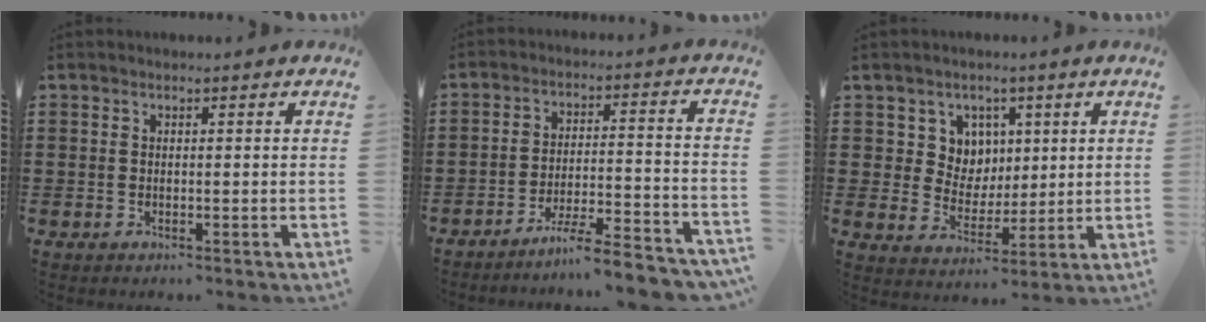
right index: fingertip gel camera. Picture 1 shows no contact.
{"total": 6.7, "force": [-6.1, -0.3, 2.8], "torque": [-0.050, -0.006, -0.116]}
{"total": 6.5, "force": [2.8, 5.8, 1.1], "torque": [-0.049, 0.006, 0.051]}